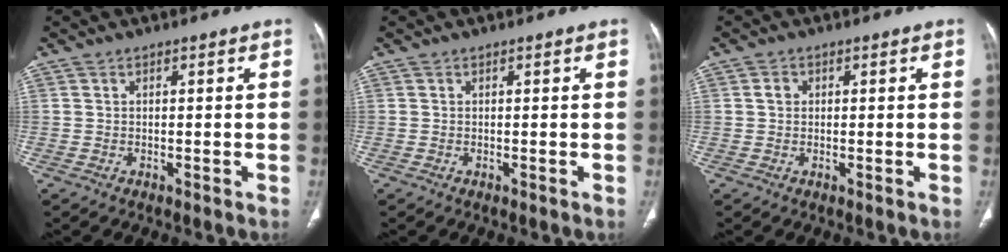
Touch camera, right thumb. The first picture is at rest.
{"total": 0.0}
{"total": 1.5, "force": [0.3, 1.3, 0.7], "torque": [-0.009, 0.003, 0.003]}